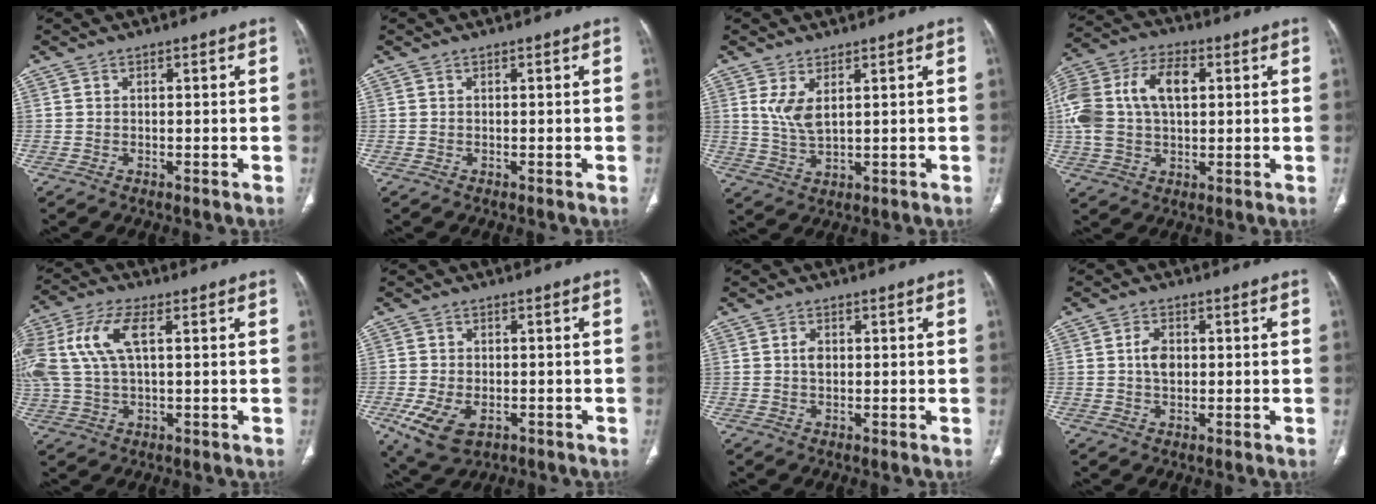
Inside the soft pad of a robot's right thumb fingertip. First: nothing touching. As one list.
[{"total": 0.0}, {"total": 5.0, "force": [1.8, 2.0, 4.2], "torque": [-0.087, -0.015, 0.049]}, {"total": 17.7, "force": [3.1, 10.9, 13.6], "torque": [-0.296, 0.023, 0.052]}, {"total": 13.8, "force": [3.4, 6.5, 11.8], "torque": [-0.286, 0.022, 0.066]}, {"total": 8.6, "force": [-3.5, 5.2, 5.9], "torque": [-0.114, 0.000, -0.050]}, {"total": 2.0, "force": [0.2, 1.3, 1.4], "torque": [-0.024, 0.002, 0.004]}, {"total": 3.8, "force": [0.3, 2.6, 2.9], "torque": [-0.048, 0.004, 0.003]}]